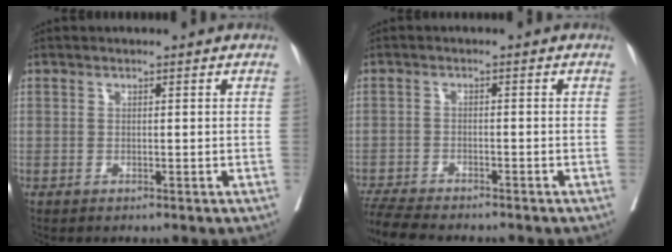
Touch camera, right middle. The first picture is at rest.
{"total": 7.9, "force": [-7.2, 0.8, 3.1], "torque": [-0.051, -0.015, -0.119]}